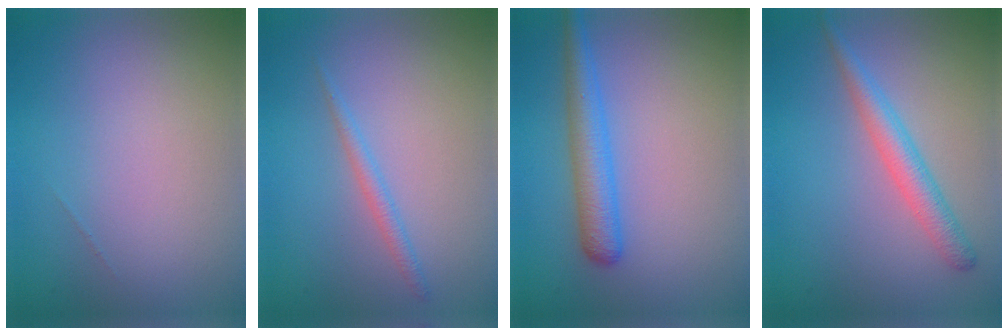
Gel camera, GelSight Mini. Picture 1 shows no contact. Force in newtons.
{"total": 1.2, "press": 1.2, "slide": 0.0}
{"total": 3.4, "press": 3.4, "slide": 0.2}
{"total": 2.8, "press": 2.8, "slide": 0.0}